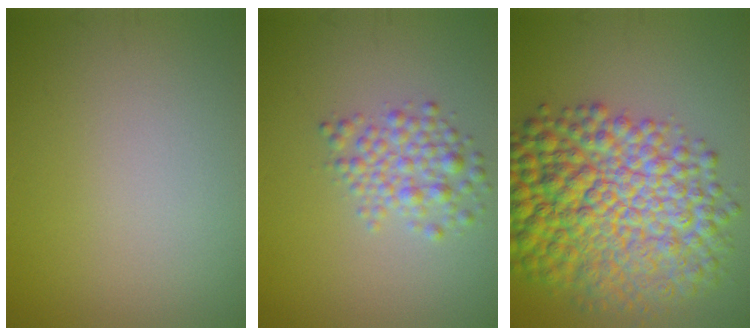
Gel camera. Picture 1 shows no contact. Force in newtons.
{"total": 3.0, "press": 3.0, "slide": 0.2}
{"total": 12.6, "press": 12.6, "slide": 0.2}